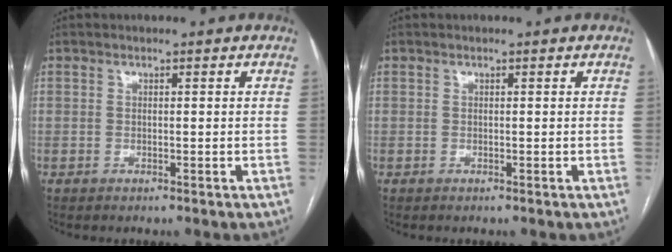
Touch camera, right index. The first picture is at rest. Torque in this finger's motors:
{"motor_torque": [0.00, 0.00, 0.00, 0.00]}